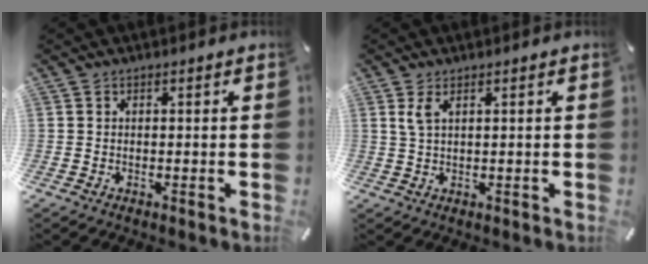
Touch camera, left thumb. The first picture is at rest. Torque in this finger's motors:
{"motor_torque": [0.55, 0.51, 0.04, -0.05, 0.16]}